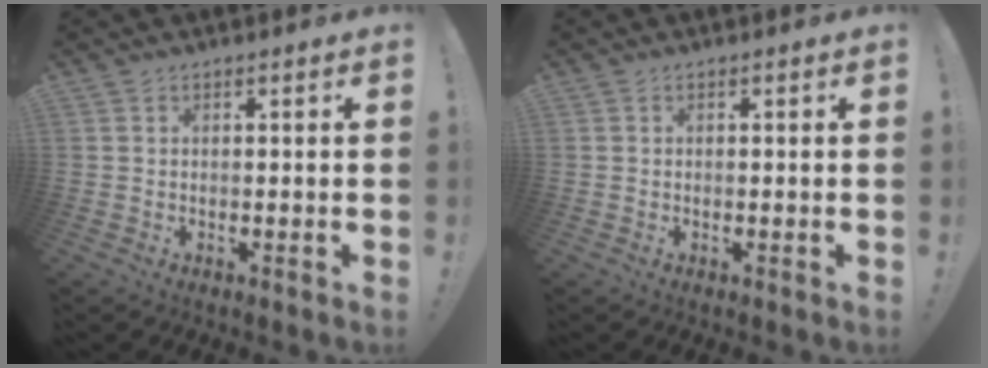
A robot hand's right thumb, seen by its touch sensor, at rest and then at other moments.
{"total": 0.0}